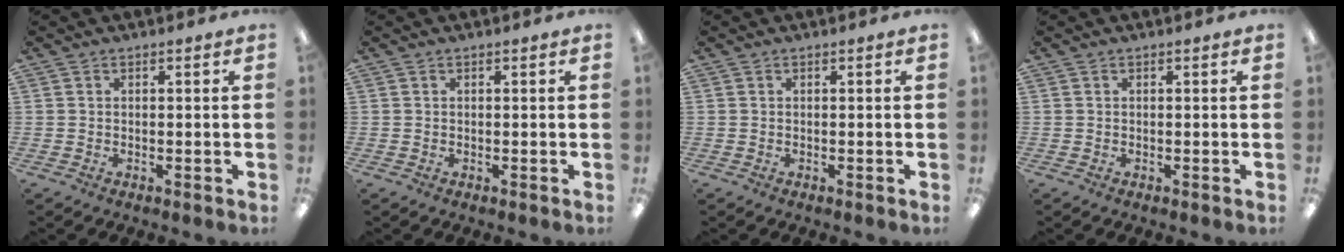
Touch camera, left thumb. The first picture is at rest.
{"total": 0.0}
{"total": 0.0}
{"total": 0.0}